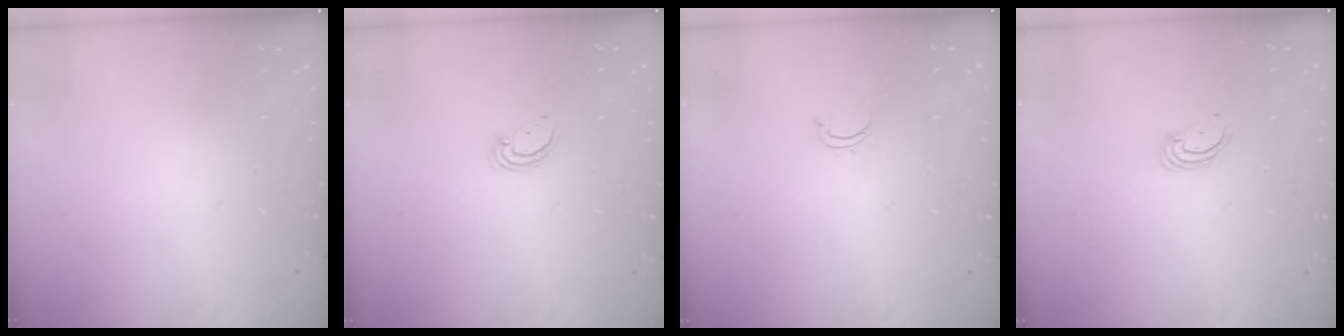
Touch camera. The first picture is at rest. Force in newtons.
{"total": 2.8, "press": 2.8, "slide": 0.2}
{"total": 3.5, "press": 3.5, "slide": 0.5}
{"total": 3.5, "press": 3.5, "slide": 0.3}